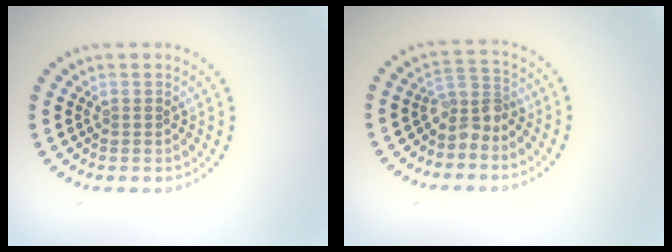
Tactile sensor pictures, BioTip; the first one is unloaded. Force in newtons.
{"total": 2.6, "press": 1.8, "slide": 1.8}